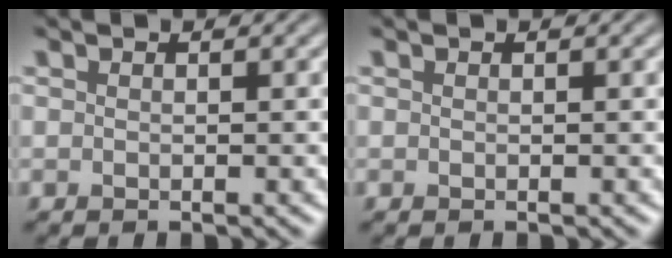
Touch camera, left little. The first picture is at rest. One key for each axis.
{"total": 0.0}